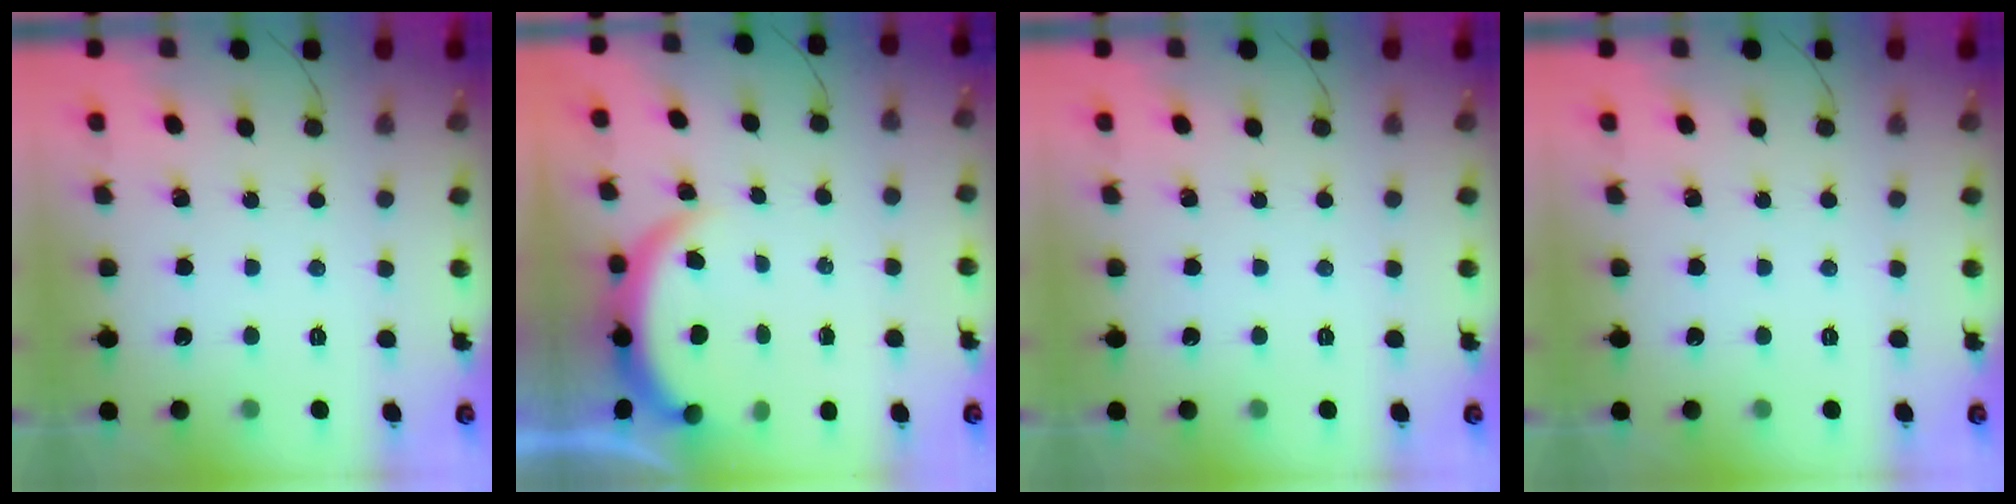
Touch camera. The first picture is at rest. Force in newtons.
{"total": 3.9, "press": 3.9, "slide": 0.2}
{"total": 0.0}
{"total": 0.0}